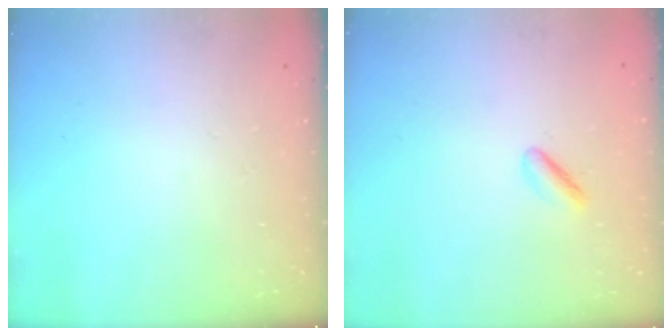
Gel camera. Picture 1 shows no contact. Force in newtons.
{"total": 2.0, "press": 1.9, "slide": 0.6}